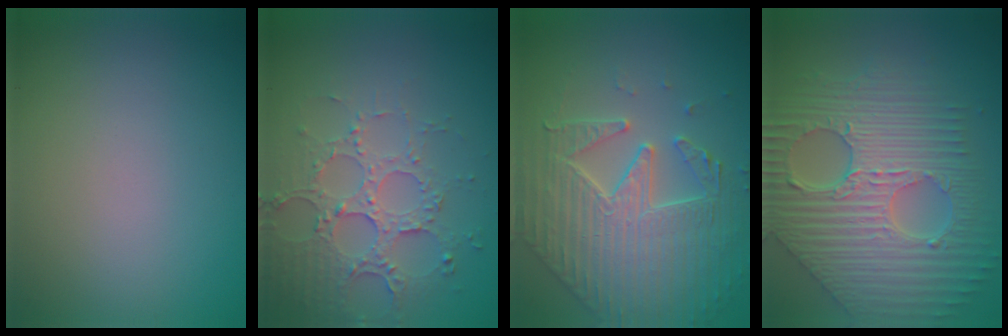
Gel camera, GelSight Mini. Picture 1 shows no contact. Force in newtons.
{"total": 4.2, "press": 3.9, "slide": 1.6}
{"total": 4.8, "press": 4.8, "slide": 0.5}
{"total": 10.2, "press": 7.0, "slide": 7.4}